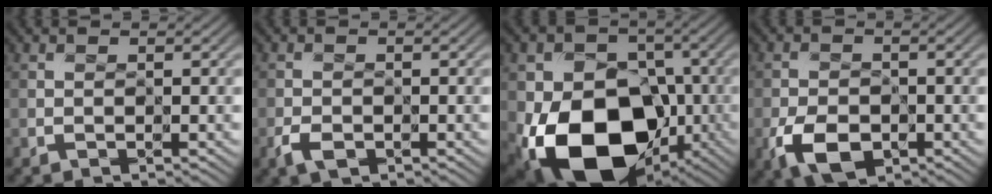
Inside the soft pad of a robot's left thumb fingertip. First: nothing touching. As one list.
[{"total": 2.0, "force": [-1.2, 1.2, 1.0], "torque": [-0.026, -0.006, -0.026]}, {"total": 18.4, "force": [-6.2, 13.2, 11.2], "torque": [-0.204, -0.034, -0.115]}, {"total": 5.7, "force": [-2.6, 3.6, 3.6], "torque": [-0.077, -0.012, -0.054]}]